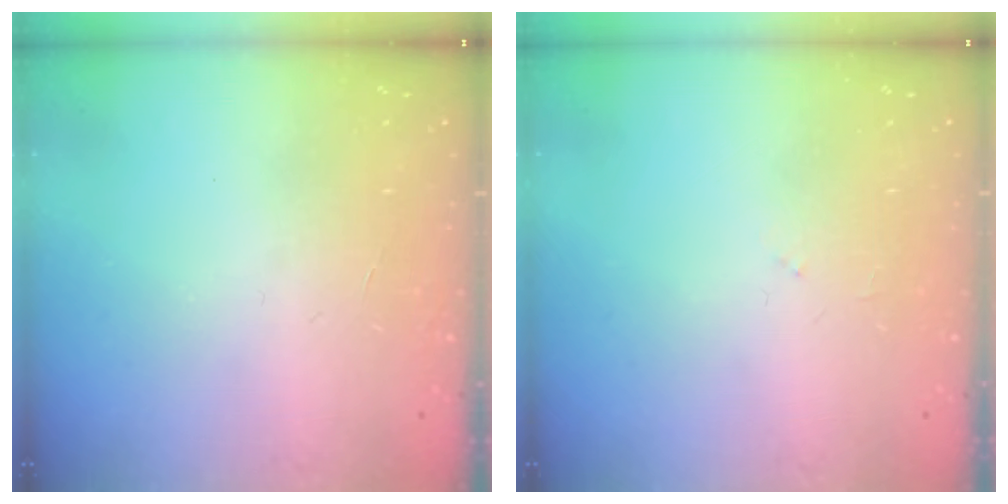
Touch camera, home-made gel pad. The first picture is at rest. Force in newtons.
{"total": 3.3, "press": 3.3, "slide": 0.3}